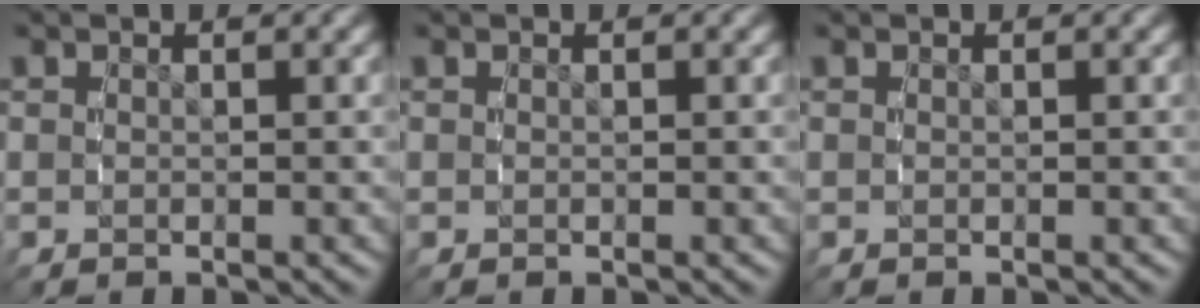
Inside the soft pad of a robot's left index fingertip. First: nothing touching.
{"total": 0.0}
{"total": 0.0}